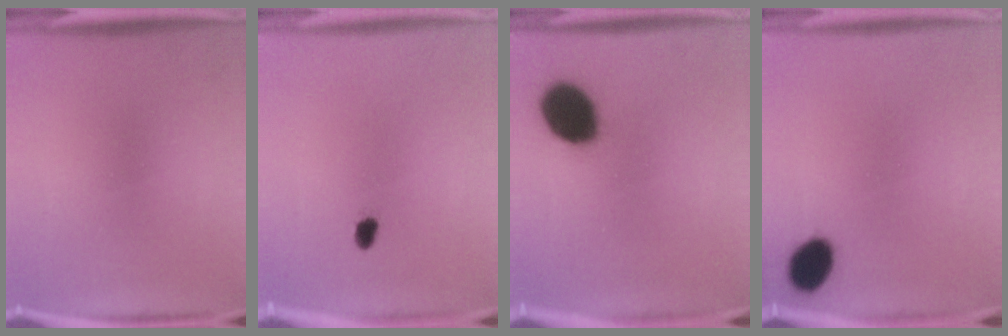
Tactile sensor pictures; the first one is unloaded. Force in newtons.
{"total": 1.8}
{"total": 16.4}
{"total": 7.8}